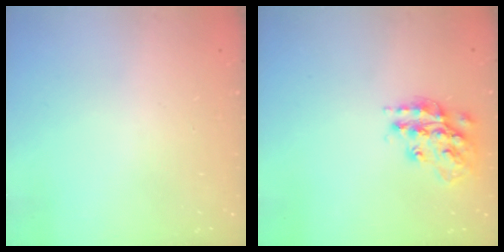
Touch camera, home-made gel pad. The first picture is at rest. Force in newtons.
{"total": 16.1, "press": 16.1, "slide": 1.2}